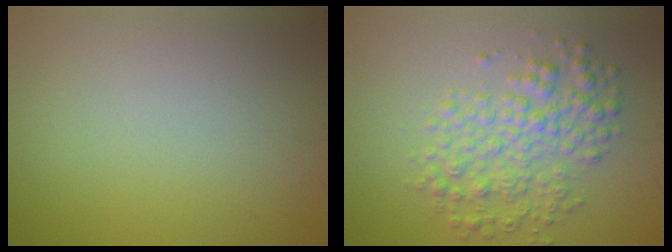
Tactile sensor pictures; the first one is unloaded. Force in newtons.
{"total": 4.4, "press": 4.4, "slide": 0.0}